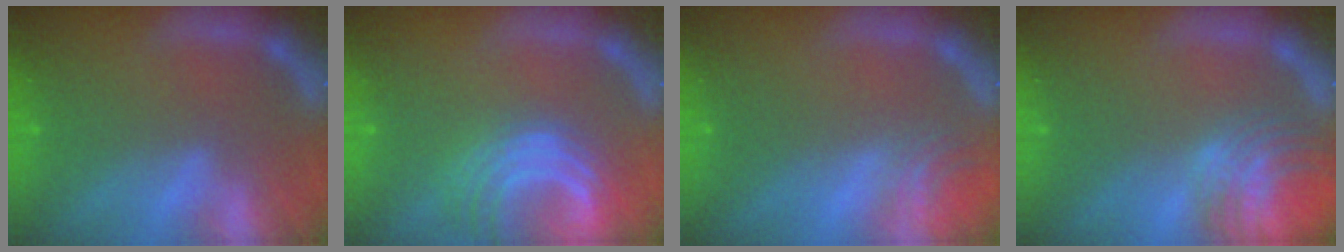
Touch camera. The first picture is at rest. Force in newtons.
{"total": 8.5}
{"total": 2.5}
{"total": 8.5}